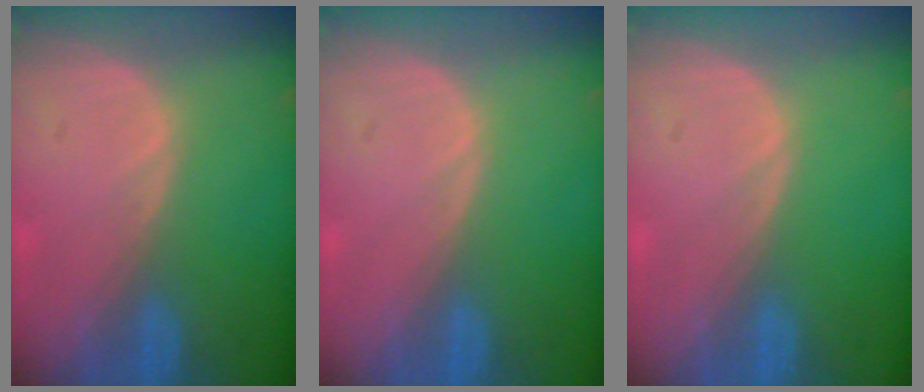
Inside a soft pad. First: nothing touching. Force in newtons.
{"total": 0.0}
{"total": 0.0}